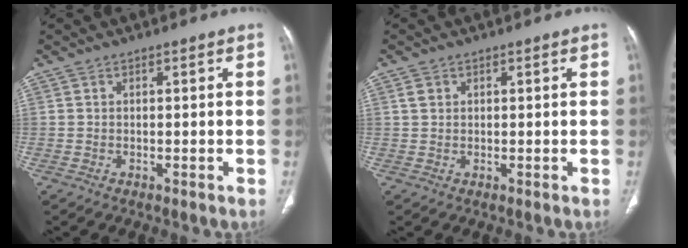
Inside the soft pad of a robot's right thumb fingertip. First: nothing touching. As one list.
[{"total": 1.6, "force": [0.7, 1.2, 0.8], "torque": [-0.008, -0.001, 0.015]}]